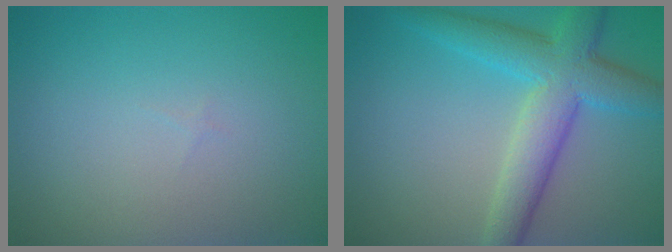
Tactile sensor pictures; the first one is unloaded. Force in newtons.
{"total": 6.5, "press": 6.5, "slide": 0.1}